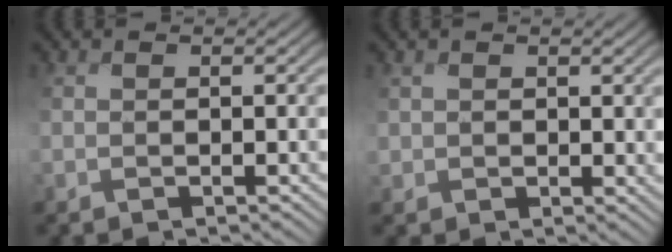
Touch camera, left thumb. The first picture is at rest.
{"total": 1.1, "force": [0.9, 0.5, -0.5], "torque": [0.000, 0.001, 0.010]}